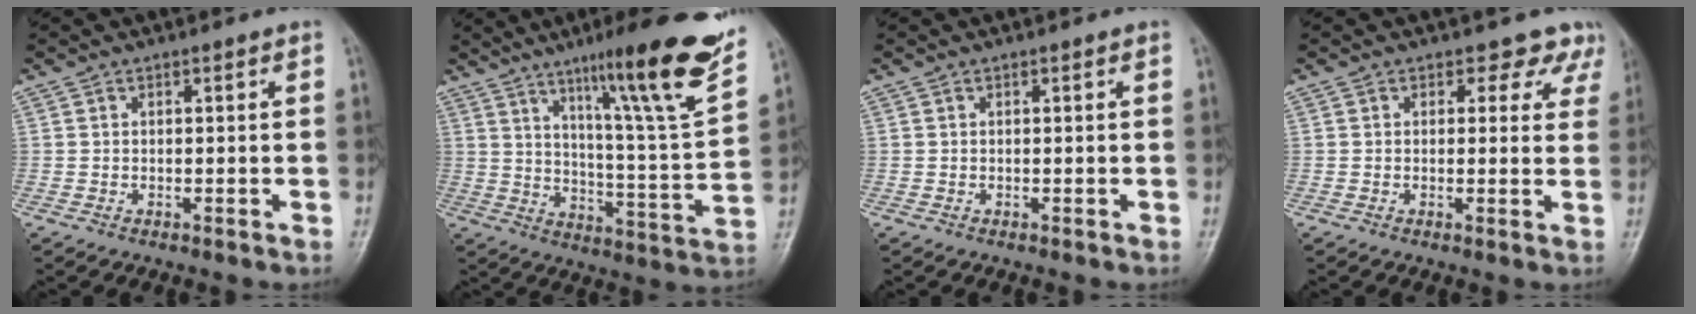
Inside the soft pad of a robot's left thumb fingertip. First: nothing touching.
{"total": 21.4, "force": [13.2, 2.0, 16.8], "torque": [-0.215, -0.060, 0.199]}
{"total": 0.0}
{"total": 5.0, "force": [3.9, 3.2, 0.5], "torque": [0.035, -0.017, 0.021]}